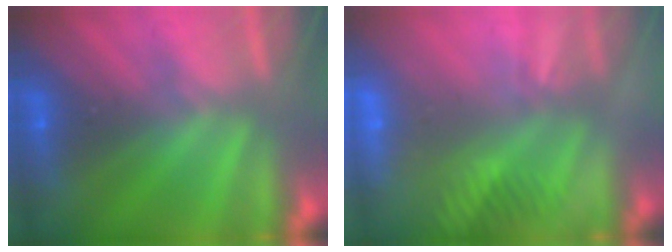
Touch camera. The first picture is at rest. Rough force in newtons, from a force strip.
{"total": 12.7}